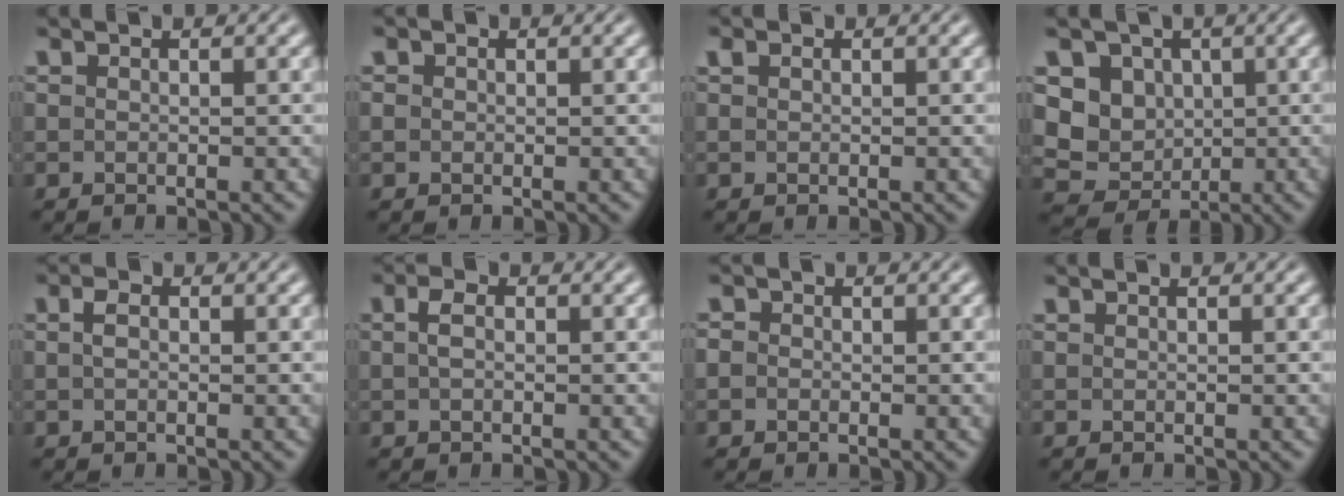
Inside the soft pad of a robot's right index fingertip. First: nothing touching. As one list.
[{"total": 1.0, "force": [0.1, 0.9, 0.4], "torque": [-0.012, -0.007, 0.005]}, {"total": 0.5, "force": [0.4, 0.2, 0.3], "torque": [-0.003, 0.000, 0.011]}, {"total": 12.0, "force": [0.0, 11.1, 4.6], "torque": [-0.140, -0.047, 0.007]}, {"total": 0.7, "force": [-0.1, -0.2, 0.7], "torque": [-0.010, -0.004, 0.001]}, {"total": 1.0, "force": [-0.1, 0.0, 1.0], "torque": [-0.019, -0.003, 0.001]}, {"total": 1.4, "force": [-0.4, 1.3, 0.5], "torque": [-0.016, -0.006, -0.008]}, {"total": 0.0}]